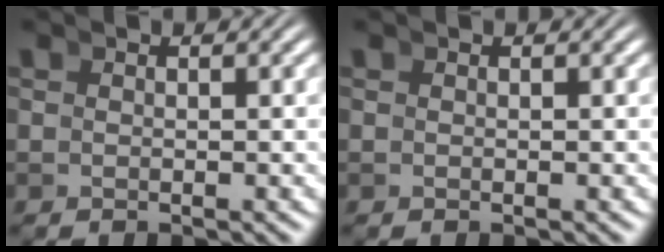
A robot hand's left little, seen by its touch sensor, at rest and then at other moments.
{"total": 0.0}